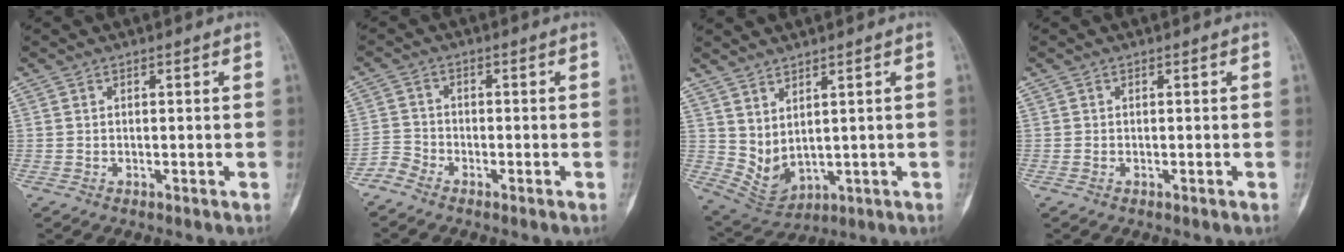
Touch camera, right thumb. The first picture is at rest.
{"total": 2.8, "force": [-2.6, 1.0, 0.1], "torque": [0.003, 0.000, -0.060]}
{"total": 6.5, "force": [2.5, 3.4, 5.0], "torque": [-0.079, -0.023, 0.073]}
{"total": 0.0}